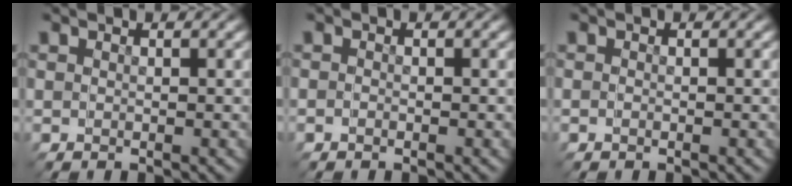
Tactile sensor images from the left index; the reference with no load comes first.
{"total": 1.2, "force": [-0.9, -0.6, -0.5], "torque": [-0.005, -0.009, -0.011]}
{"total": 0.8, "force": [-0.6, -0.4, -0.3], "torque": [-0.005, -0.007, -0.007]}